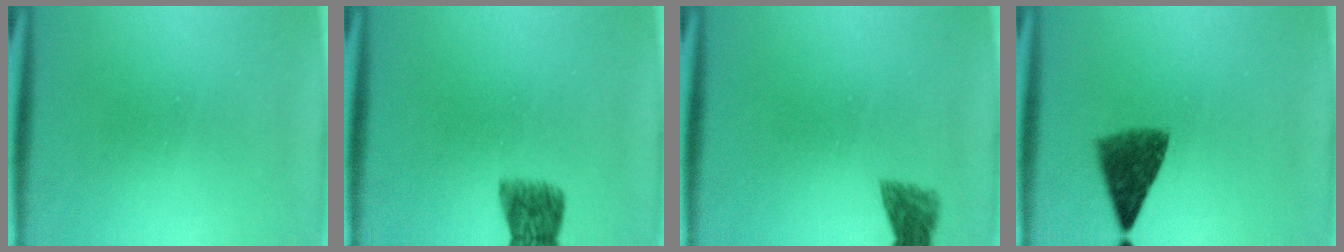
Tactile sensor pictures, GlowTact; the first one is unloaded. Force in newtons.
{"total": 5.4}
{"total": 2.0}
{"total": 6.5}